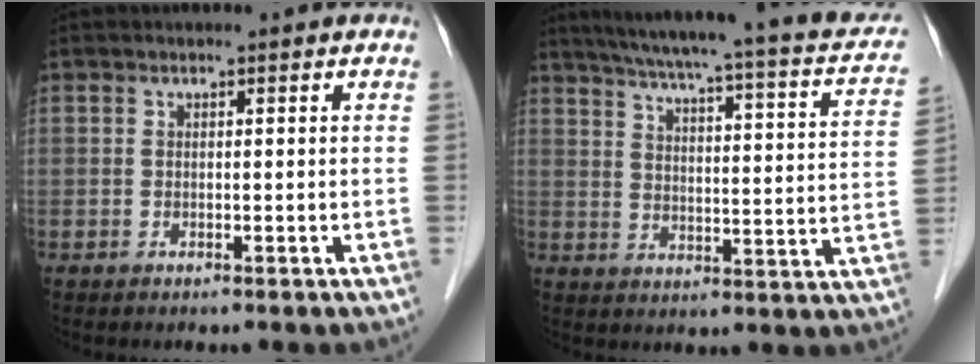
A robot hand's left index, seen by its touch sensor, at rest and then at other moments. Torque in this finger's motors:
{"motor_torque": [-0.38, -0.51, 0.17, 0.06]}